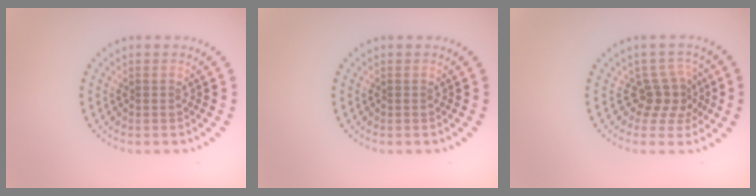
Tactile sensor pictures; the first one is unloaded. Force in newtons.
{"total": 0.0}
{"total": 2.9, "press": 2.1, "slide": 2.0}